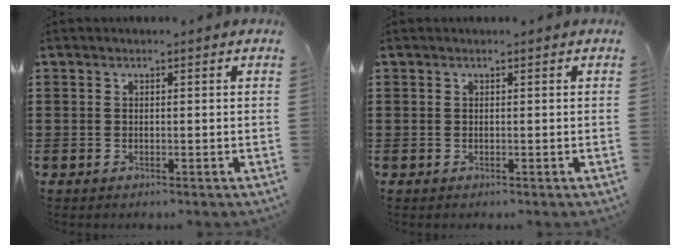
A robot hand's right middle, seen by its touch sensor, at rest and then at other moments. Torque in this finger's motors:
{"motor_torque": [-0.40, -0.27, 0.08, -0.01]}